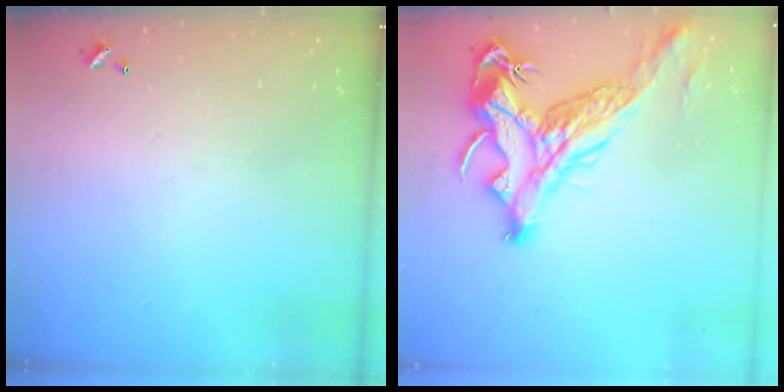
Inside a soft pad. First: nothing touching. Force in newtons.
{"total": 9.2, "press": 8.8, "slide": 2.6}